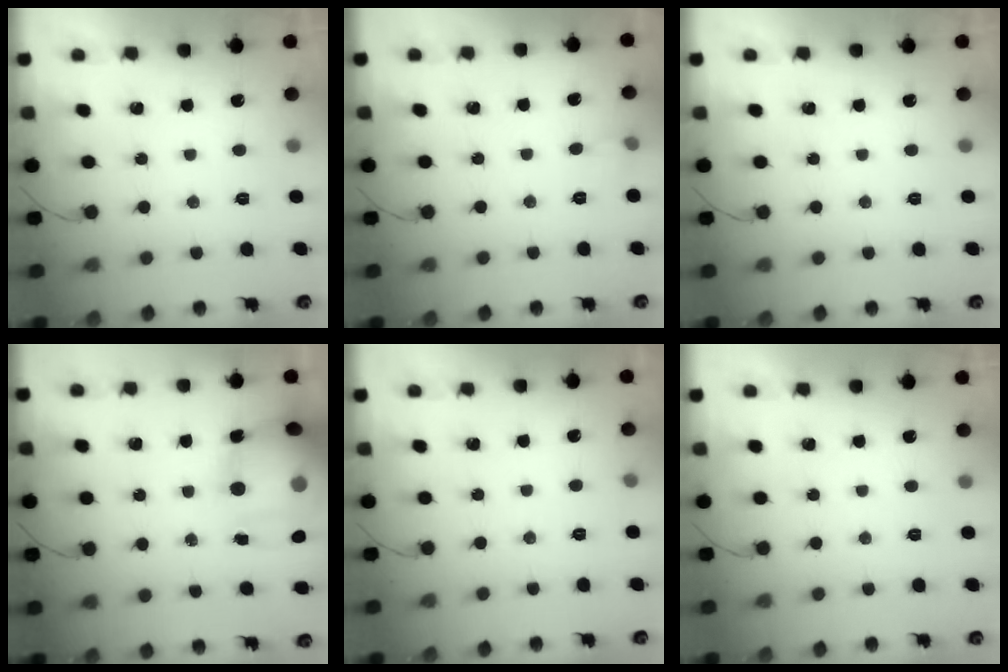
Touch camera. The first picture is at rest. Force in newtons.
{"total": 3.7, "press": 3.5, "slide": 1.2}
{"total": 0.0}
{"total": 17.9, "press": 17.4, "slide": 4.2}
{"total": 6.6, "press": 1.7, "slide": 6.4}
{"total": 0.0}